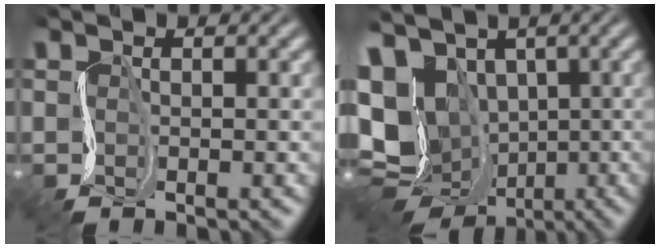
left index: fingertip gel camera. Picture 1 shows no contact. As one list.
[{"total": 15.6, "force": [-0.2, 12.4, 9.5], "torque": [-0.198, -0.011, -0.013]}]